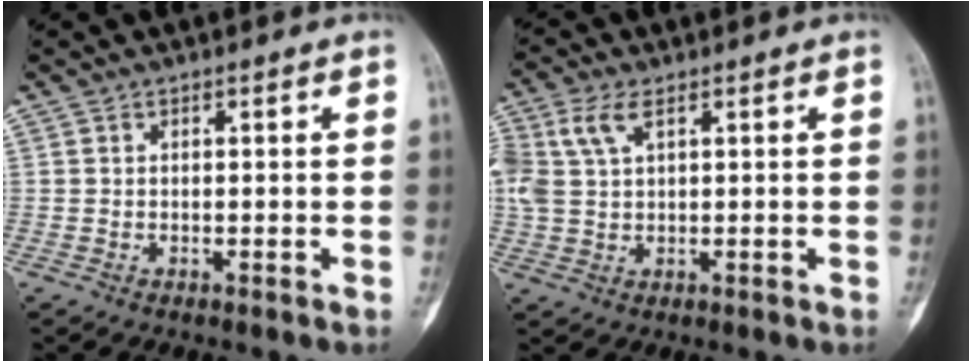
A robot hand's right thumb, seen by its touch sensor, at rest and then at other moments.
{"total": 8.1, "force": [3.3, 4.4, 5.8], "torque": [-0.151, 0.010, 0.069]}